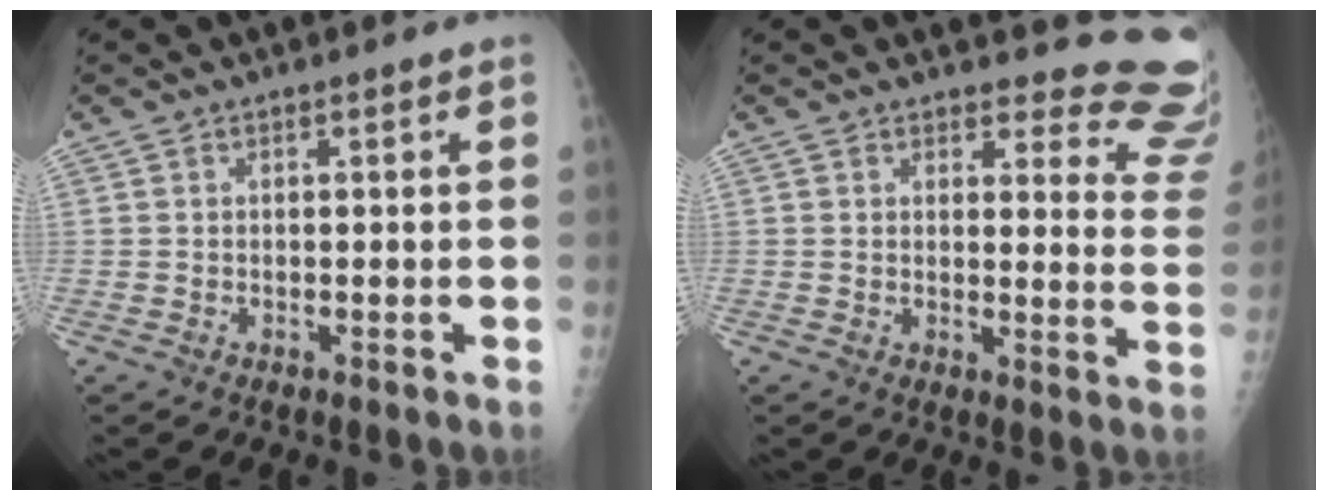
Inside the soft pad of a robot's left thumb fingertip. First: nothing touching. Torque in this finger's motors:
{"motor_torque": [-0.24, 0.32, -0.21, -0.04, 0.03]}